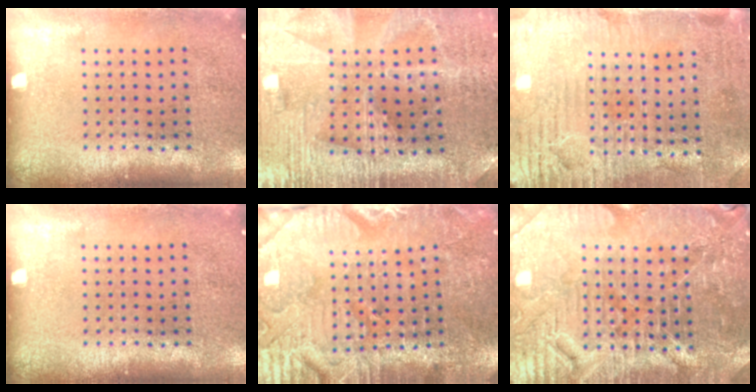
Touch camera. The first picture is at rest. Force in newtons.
{"total": 2.9, "press": 2.9, "slide": 0.6}
{"total": 3.3, "press": 2.8, "slide": 1.7}
{"total": 0.0}
{"total": 4.0, "press": 3.9, "slide": 0.6}
{"total": 4.5, "press": 4.3, "slide": 1.3}